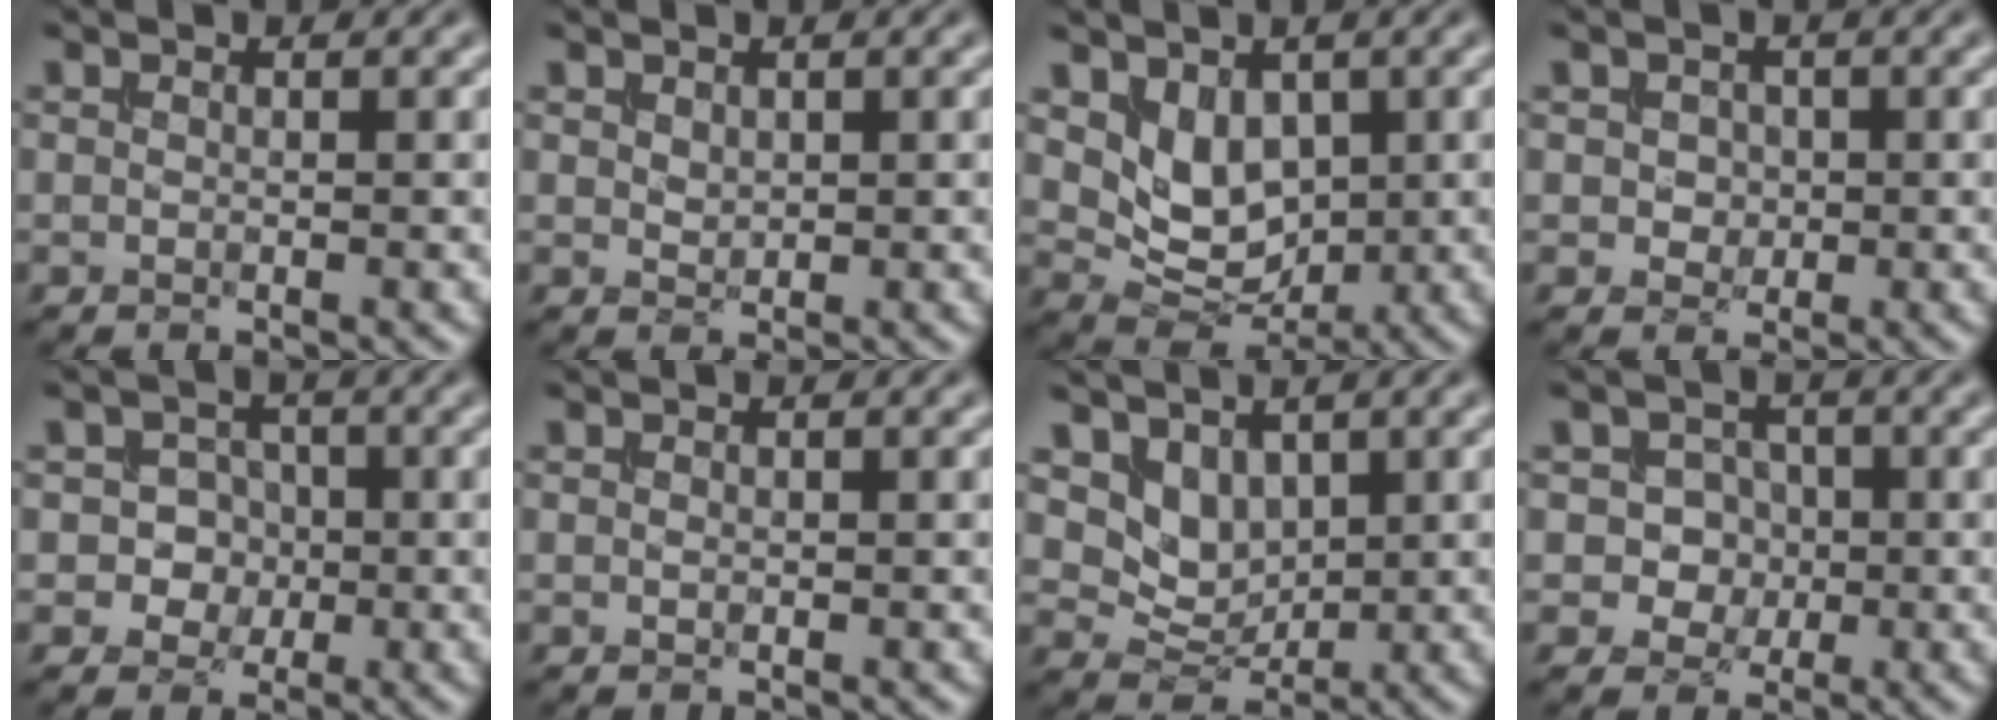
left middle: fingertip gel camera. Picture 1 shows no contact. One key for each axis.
{"total": 0.8, "fx": 0.4, "fy": 0.5, "fz": 0.3, "tx": -0.009, "ty": -0.001, "tz": 0.013}
{"total": 4.5, "fx": 1.2, "fy": 3.3, "fz": 2.9, "tx": -0.060, "ty": -0.017, "tz": 0.025}
{"total": 1.6, "fx": 0.1, "fy": 1.4, "fz": 0.7, "tx": -0.014, "ty": 0.003, "tz": 0.000}
{"total": 3.3, "fx": -0.5, "fy": 3.1, "fz": 1.2, "tx": 0.000, "ty": 0.007, "tz": -0.029}
{"total": 0.0}
{"total": 3.7, "fx": 1.6, "fy": 2.7, "fz": 1.8, "tx": -0.039, "ty": -0.015, "tz": 0.028}
{"total": 3.5, "fx": -0.1, "fy": 3.2, "fz": 1.5, "tx": -0.006, "ty": 0.009, "tz": -0.021}